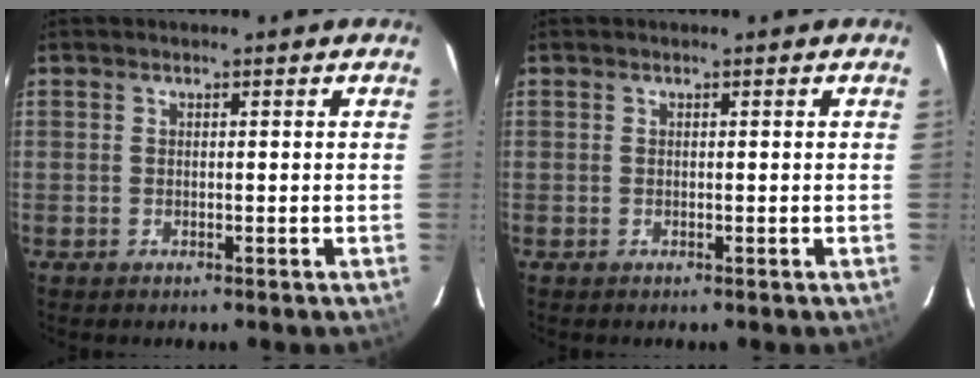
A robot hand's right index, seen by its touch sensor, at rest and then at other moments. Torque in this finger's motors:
{"motor_torque": [0.00, 0.00, 0.00, 0.00]}